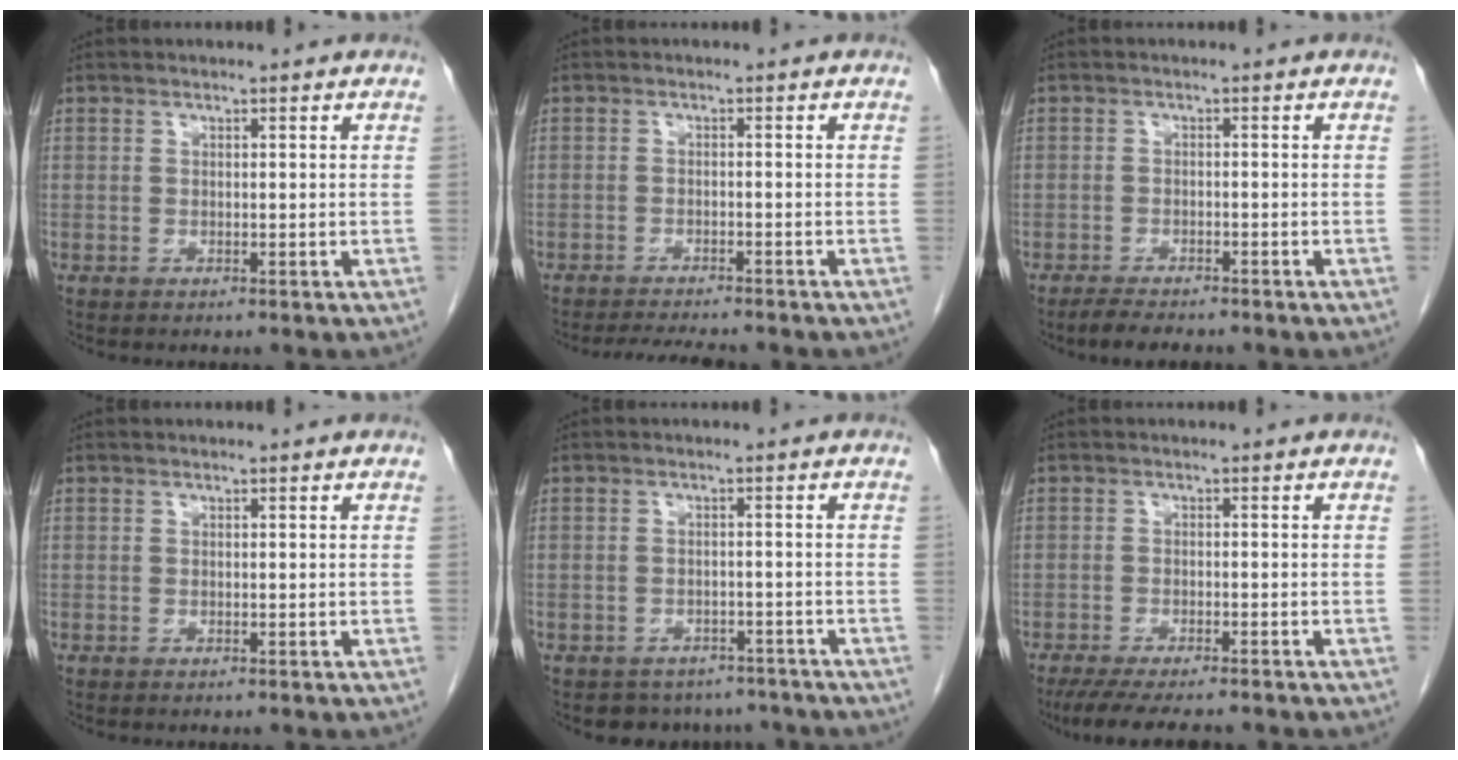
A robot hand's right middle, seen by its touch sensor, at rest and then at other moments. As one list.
[{"total": 6.1, "force": [-5.6, 0.5, 2.3], "torque": [-0.037, -0.014, -0.086]}, {"total": 3.5, "force": [-3.1, 0.7, 1.5], "torque": [-0.034, -0.010, -0.051]}, {"total": 0.0}, {"total": 6.5, "force": [-5.6, 3.4, 0.2], "torque": [0.003, 0.011, -0.064]}, {"total": 9.8, "force": [-8.4, 1.6, 4.8], "torque": [-0.074, -0.019, -0.126]}]